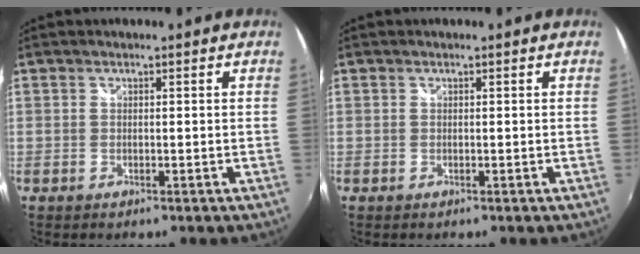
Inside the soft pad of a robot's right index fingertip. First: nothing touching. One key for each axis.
{"total": 0.0}